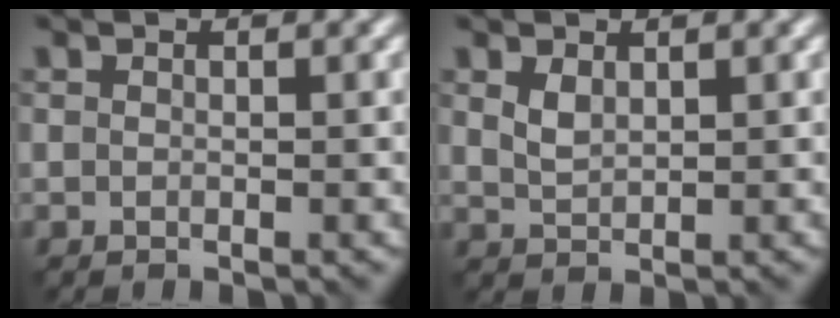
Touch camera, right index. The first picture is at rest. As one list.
[{"total": 1.5, "force": [0.9, 0.8, 0.9], "torque": [-0.023, -0.001, 0.023]}]